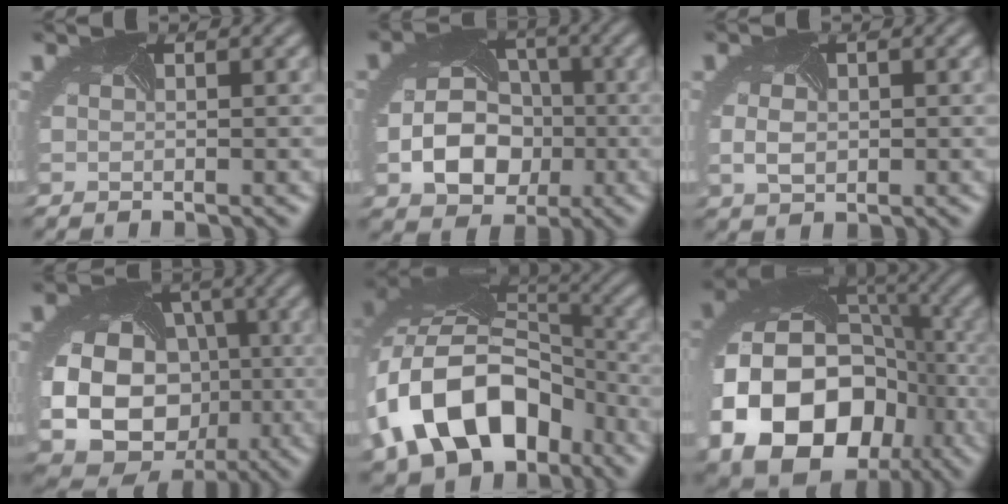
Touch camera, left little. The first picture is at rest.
{"total": 6.2, "force": [-1.9, 4.8, 3.3], "torque": [-0.071, -0.019, -0.022]}
{"total": 1.8, "force": [-0.4, 1.3, 1.3], "torque": [-0.039, -0.007, 0.004]}
{"total": 16.4, "force": [-2.6, 14.2, 7.8], "torque": [-0.182, -0.029, -0.040]}
{"total": 13.3, "force": [-5.6, 8.9, 8.2], "torque": [-0.174, -0.003, -0.096]}
{"total": 17.2, "force": [-5.5, 13.1, 9.6], "torque": [-0.193, -0.033, -0.076]}